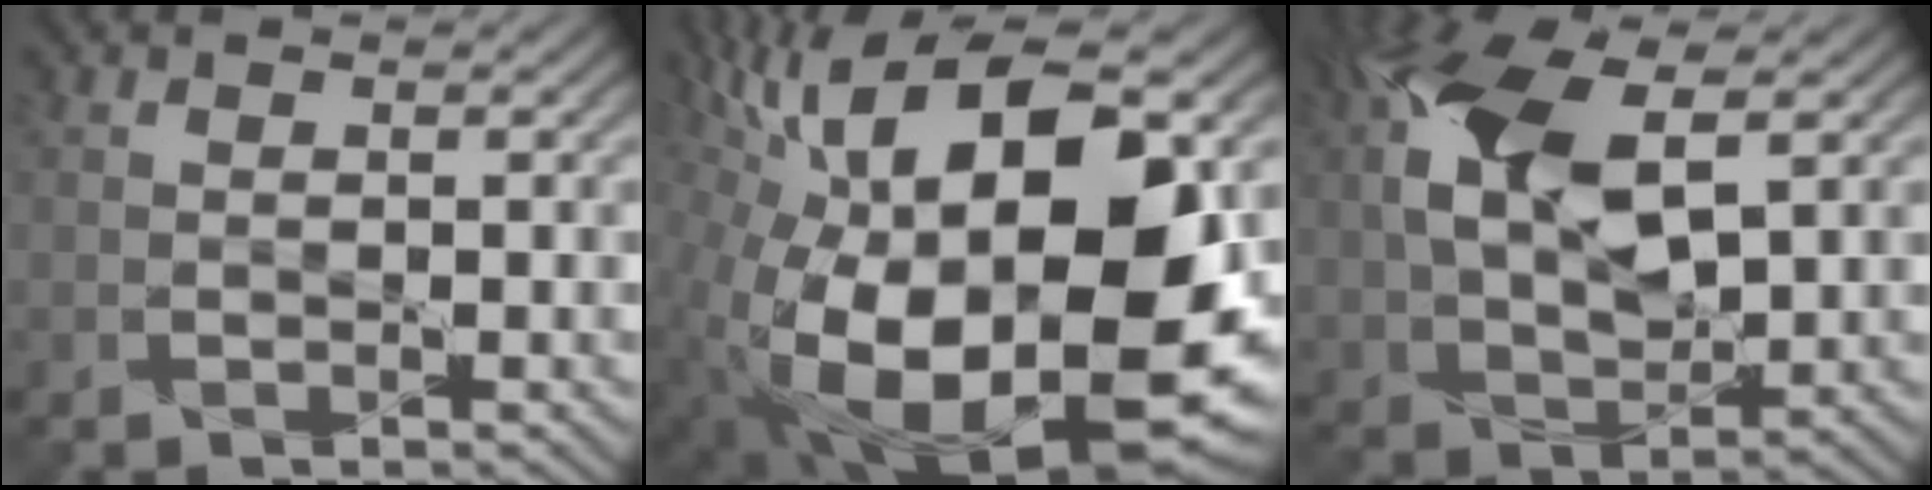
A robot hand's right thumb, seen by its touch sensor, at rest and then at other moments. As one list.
[{"total": 20.0, "force": [0.2, 9.8, 17.5], "torque": [-0.342, -0.005, 0.008]}, {"total": 11.2, "force": [3.4, 5.8, 8.9], "torque": [-0.209, 0.016, 0.064]}]